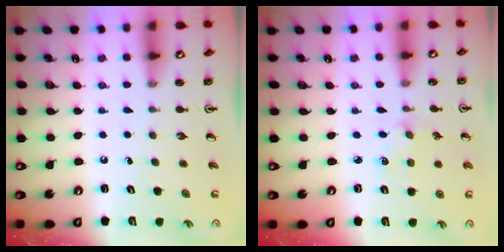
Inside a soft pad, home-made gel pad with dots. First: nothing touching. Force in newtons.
{"total": 1.9, "press": 1.9, "slide": 0.2}